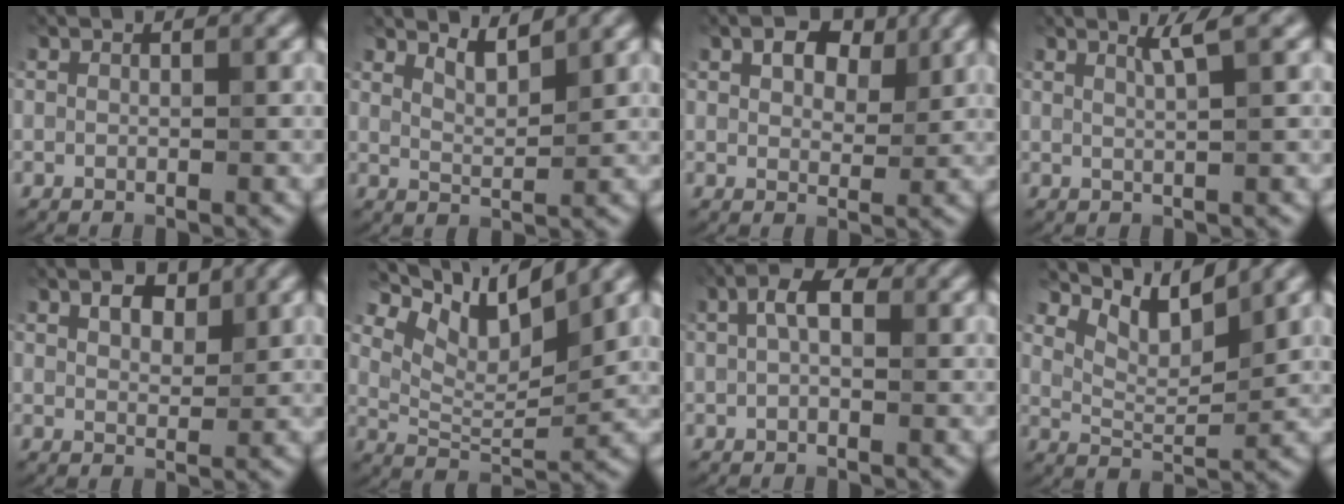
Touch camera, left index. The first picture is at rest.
{"total": 2.4, "force": [2.0, 0.5, 1.2], "torque": [-0.018, -0.003, 0.036]}
{"total": 4.3, "force": [2.3, 2.5, 2.7], "torque": [-0.043, 0.003, 0.035]}
{"total": 1.9, "force": [1.2, 0.3, 1.5], "torque": [-0.020, 0.004, 0.018]}
{"total": 2.5, "force": [1.6, 1.2, 1.4], "torque": [-0.026, 0.003, 0.030]}
{"total": 8.6, "force": [5.0, 3.4, 6.1], "torque": [-0.105, 0.005, 0.092]}
{"total": 2.7, "force": [0.6, 1.4, 2.3], "torque": [-0.042, 0.009, 0.005]}
{"total": 4.7, "force": [3.7, 1.3, 2.6], "torque": [-0.054, -0.003, 0.067]}